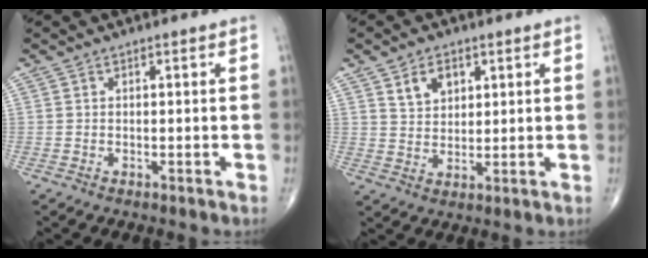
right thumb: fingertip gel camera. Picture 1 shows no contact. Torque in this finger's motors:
{"motor_torque": [-0.66, 0.32, 0.00, 0.17, 0.05]}